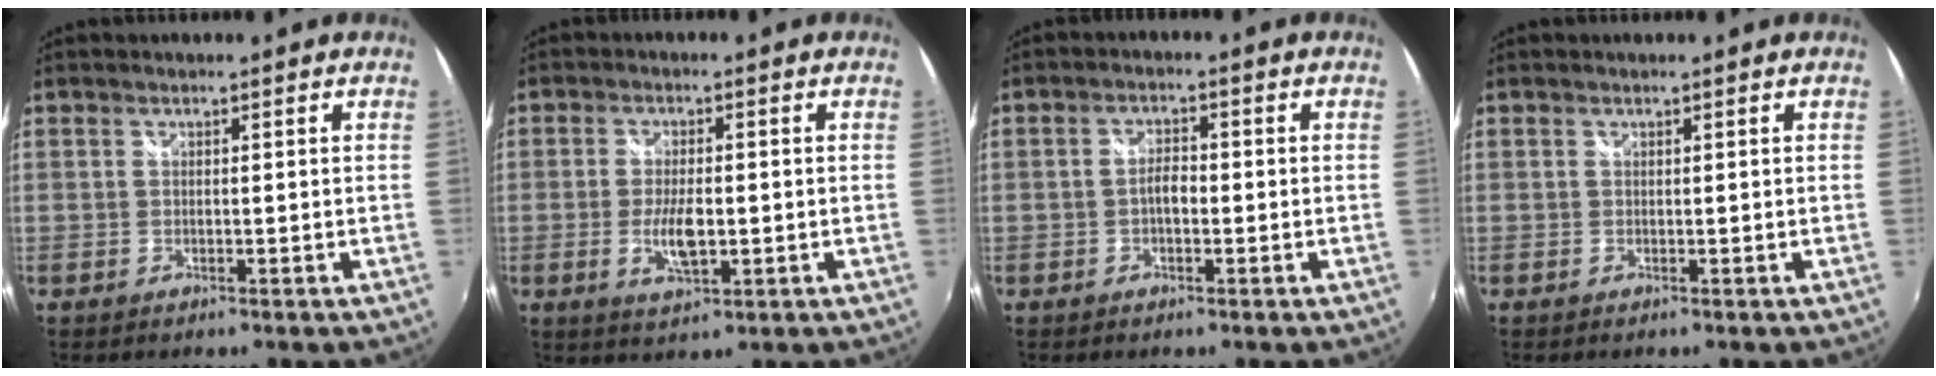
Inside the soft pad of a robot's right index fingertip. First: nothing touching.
{"total": 5.9, "force": [-1.3, 2.4, 5.3], "torque": [-0.105, -0.009, -0.022]}
{"total": 2.7, "force": [-0.7, 1.4, 2.2], "torque": [-0.039, 0.007, -0.013]}
{"total": 0.0}